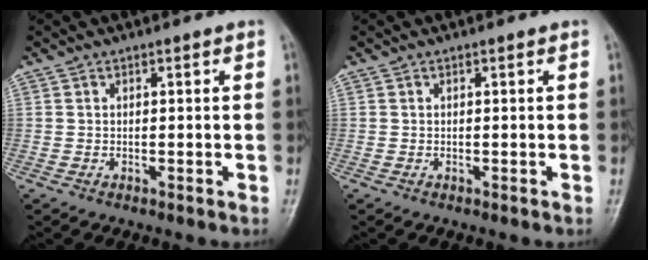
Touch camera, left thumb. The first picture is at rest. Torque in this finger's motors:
{"motor_torque": [-0.04, -0.01, -0.02, 0.00, 0.00]}